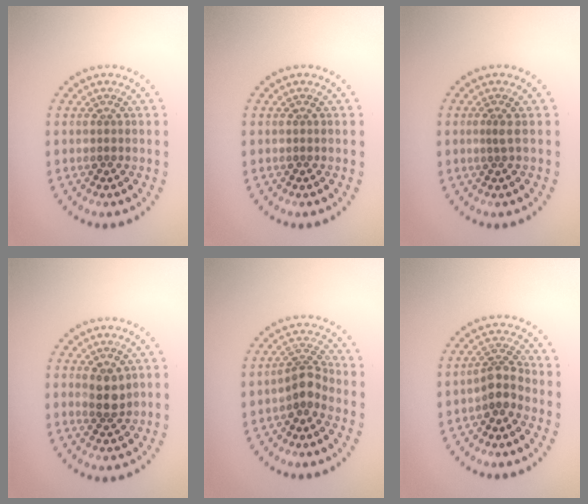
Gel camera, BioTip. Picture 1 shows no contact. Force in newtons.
{"total": 0.0}
{"total": 0.5, "press": 0.2, "slide": 0.5}
{"total": 2.2, "press": 2.0, "slide": 1.0}
{"total": 2.3, "press": 1.8, "slide": 1.5}
{"total": 2.4, "press": 2.0, "slide": 1.4}